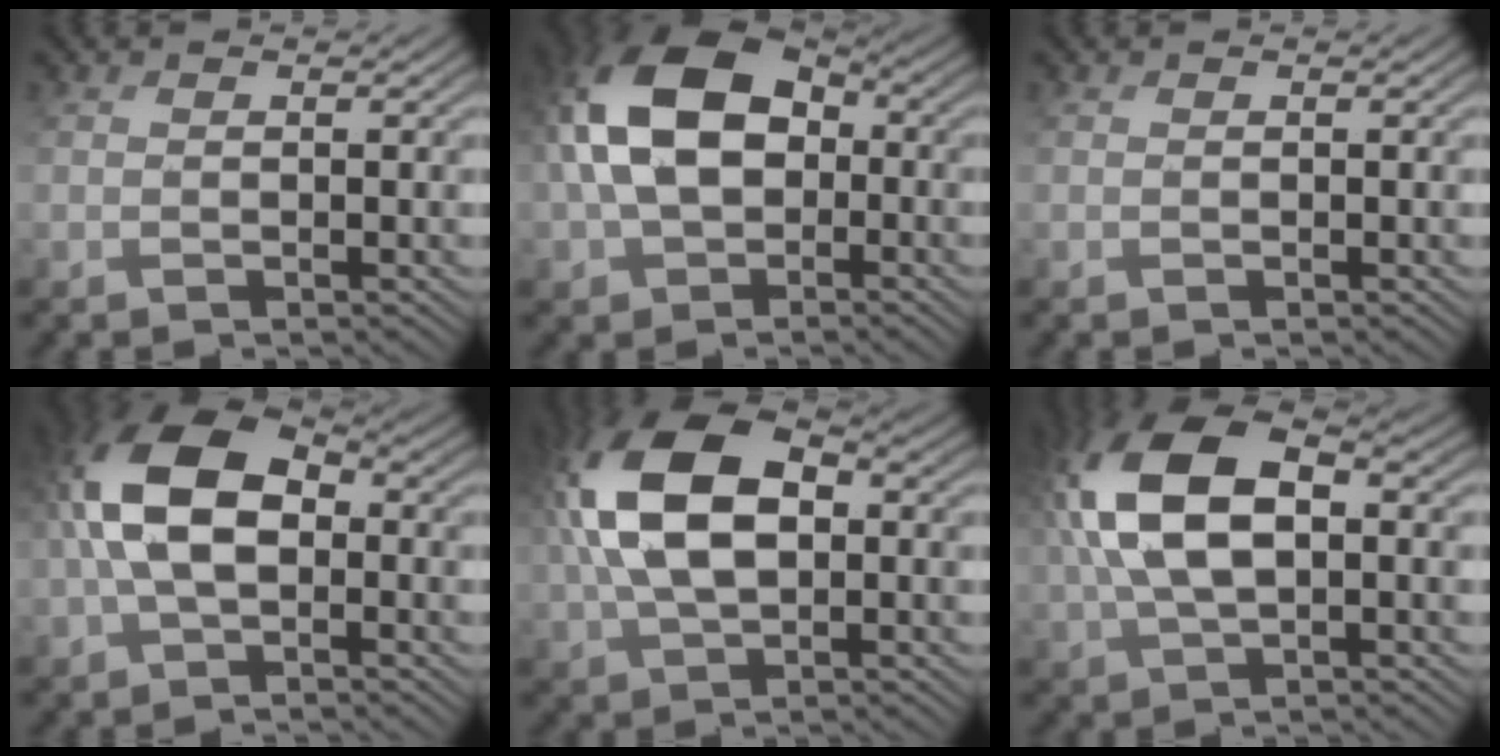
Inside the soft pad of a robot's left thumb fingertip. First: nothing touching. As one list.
[{"total": 12.9, "force": [-0.2, 8.5, 9.7], "torque": [-0.222, 0.007, -0.015]}, {"total": 0.0}, {"total": 9.7, "force": [-0.6, 5.4, 8.1], "torque": [-0.173, 0.019, -0.025]}, {"total": 13.1, "force": [1.4, 7.5, 10.6], "torque": [-0.243, 0.013, 0.022]}, {"total": 12.8, "force": [1.8, 6.9, 10.7], "torque": [-0.248, 0.013, 0.032]}]